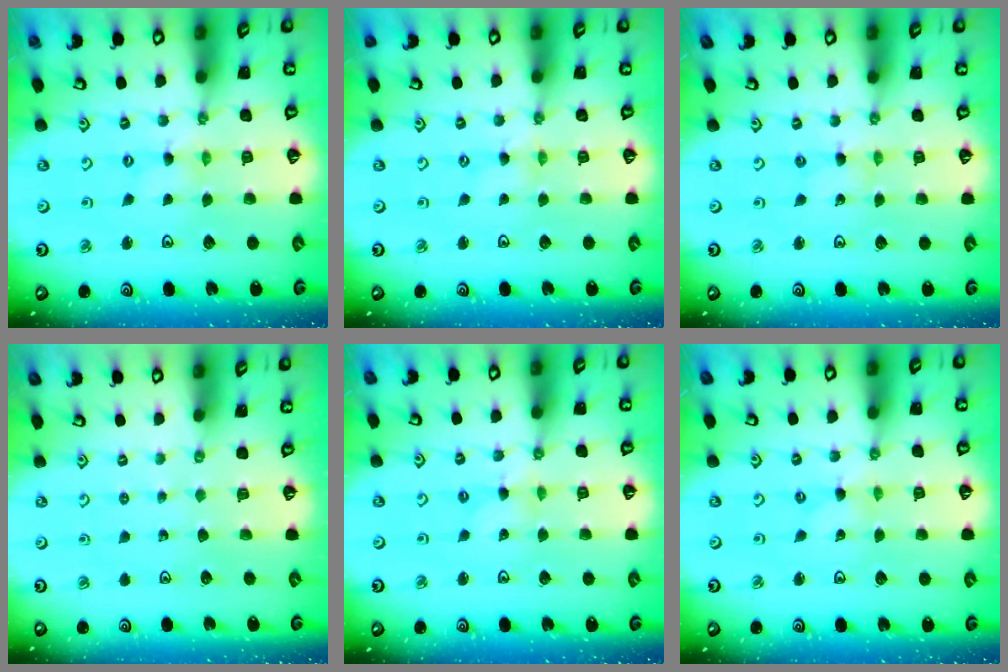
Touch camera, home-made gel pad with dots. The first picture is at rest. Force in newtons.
{"total": 0.0}
{"total": 1.6, "press": 1.6, "slide": 0.2}
{"total": 0.0}
{"total": 1.5, "press": 1.5, "slide": 0.1}
{"total": 0.0}